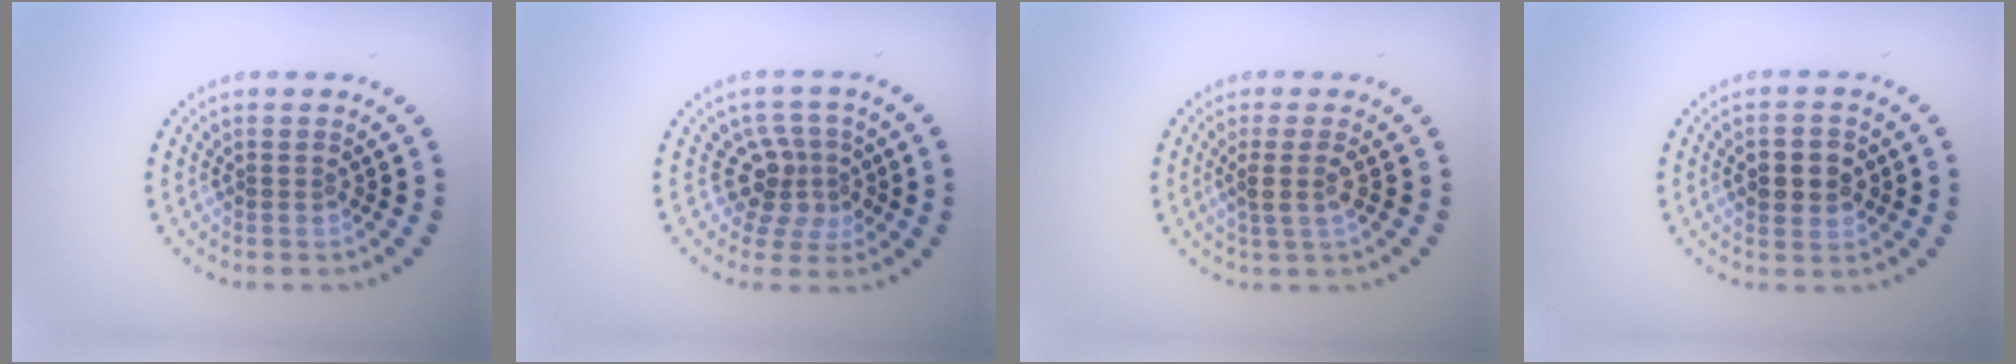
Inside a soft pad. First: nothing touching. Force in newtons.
{"total": 3.3, "press": 2.3, "slide": 2.3}
{"total": 1.8, "press": 1.4, "slide": 1.2}
{"total": 2.9, "press": 2.9, "slide": 0.1}